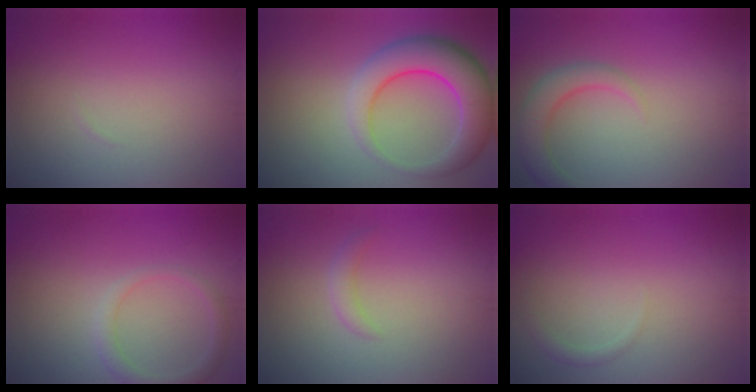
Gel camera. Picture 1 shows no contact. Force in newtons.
{"total": 6.6, "press": 6.6, "slide": 0.3}
{"total": 3.0, "press": 3.0, "slide": 0.3}
{"total": 1.9, "press": 1.9, "slide": 0.1}
{"total": 1.1, "press": 1.1, "slide": 0.1}
{"total": 0.8, "press": 0.8, "slide": 0.0}